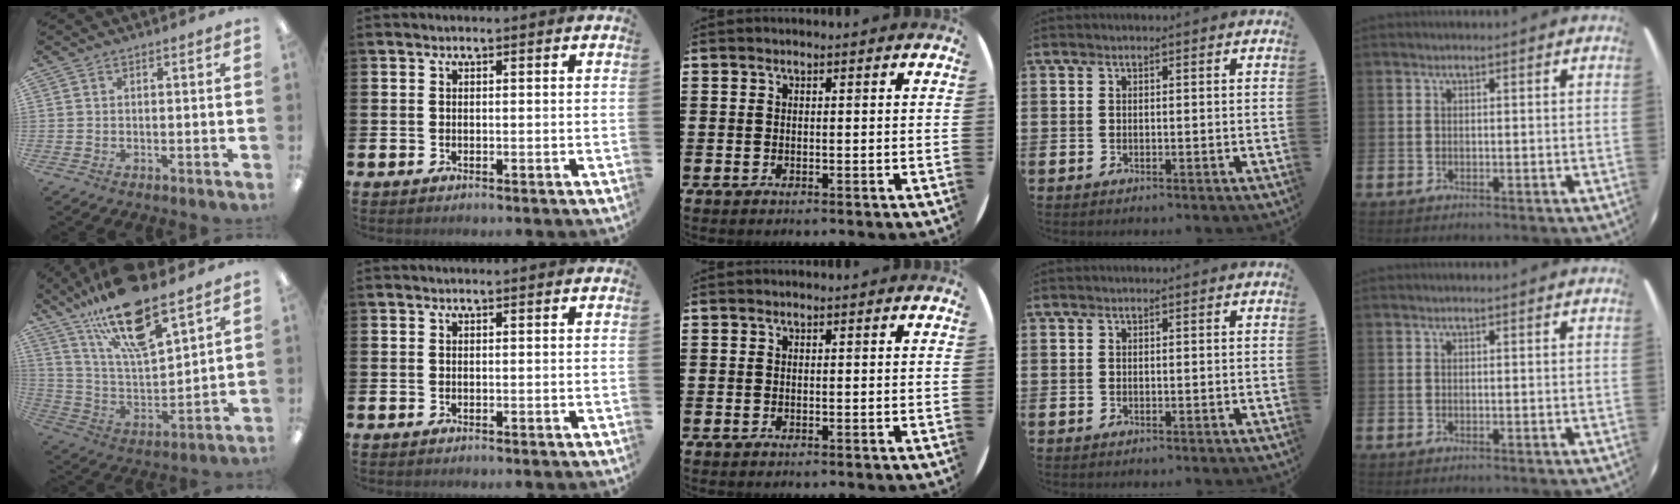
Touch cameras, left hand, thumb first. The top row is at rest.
{"thumb": {"total": 19.6, "force": [14.3, 5.6, 12.3], "torque": [-0.225, -0.081, 0.245]}}